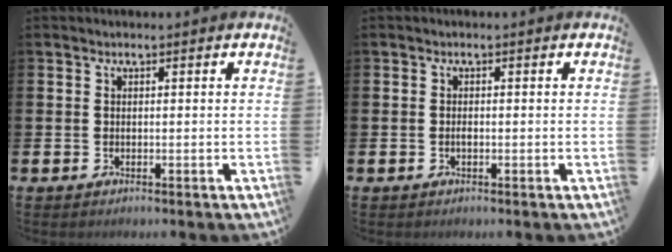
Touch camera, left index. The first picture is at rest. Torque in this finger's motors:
{"motor_torque": [0.20, 0.15, 0.00, 0.02]}